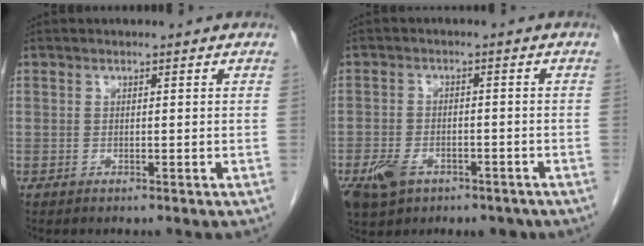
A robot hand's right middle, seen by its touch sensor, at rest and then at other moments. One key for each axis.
{"total": 8.3, "fx": -4.9, "fy": 5.1, "fz": 4.3, "tx": -0.086, "ty": 0.005, "tz": -0.075}